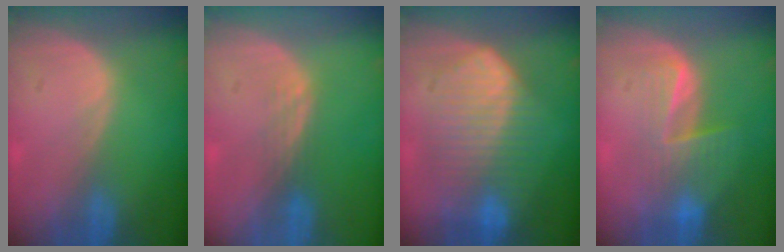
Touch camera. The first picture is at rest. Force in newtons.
{"total": 1.8, "press": 1.7, "slide": 0.2}
{"total": 10.5, "press": 10.4, "slide": 0.5}
{"total": 6.6, "press": 6.2, "slide": 2.1}